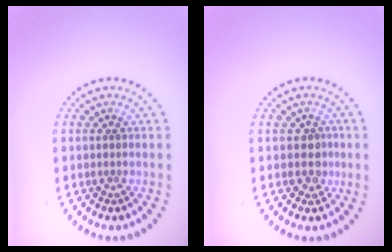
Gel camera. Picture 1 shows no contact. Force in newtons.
{"total": 1.6, "press": 1.3, "slide": 1.0}